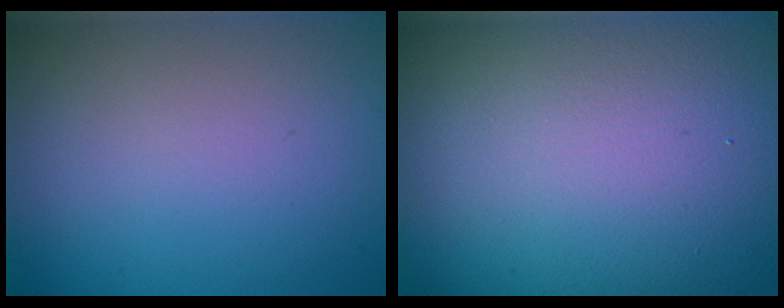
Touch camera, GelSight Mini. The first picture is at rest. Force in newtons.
{"total": 23.0, "press": 23.0, "slide": 1.7}